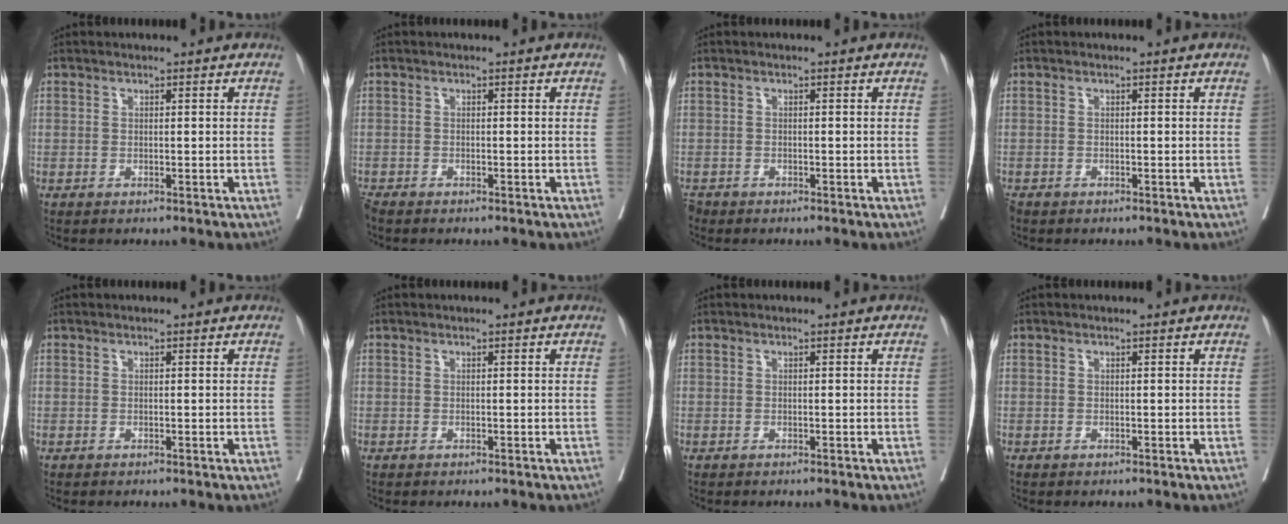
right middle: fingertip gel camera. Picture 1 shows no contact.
{"total": 1.3, "force": [-1.2, 0.3, 0.3], "torque": [-0.010, -0.005, -0.023]}
{"total": 1.4, "force": [-1.3, 0.7, 0.1], "torque": [-0.005, -0.003, -0.022]}
{"total": 1.5, "force": [-1.2, 0.9, 0.4], "torque": [-0.012, -0.002, -0.020]}
{"total": 0.0}
{"total": 0.0}
{"total": 0.0}
{"total": 0.0}